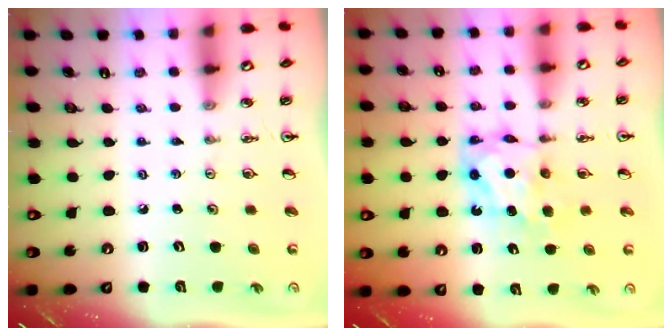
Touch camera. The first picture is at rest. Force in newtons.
{"total": 6.9, "press": 6.9, "slide": 0.3}